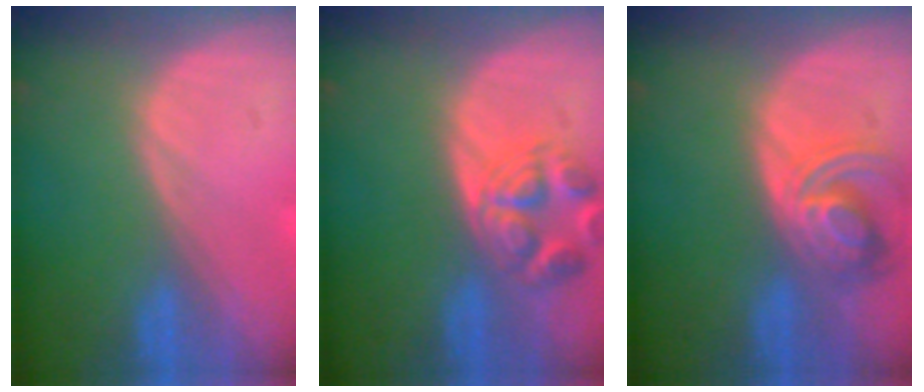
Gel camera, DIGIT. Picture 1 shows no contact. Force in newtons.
{"total": 6.2, "press": 6.1, "slide": 0.7}
{"total": 7.4, "press": 6.7, "slide": 3.2}